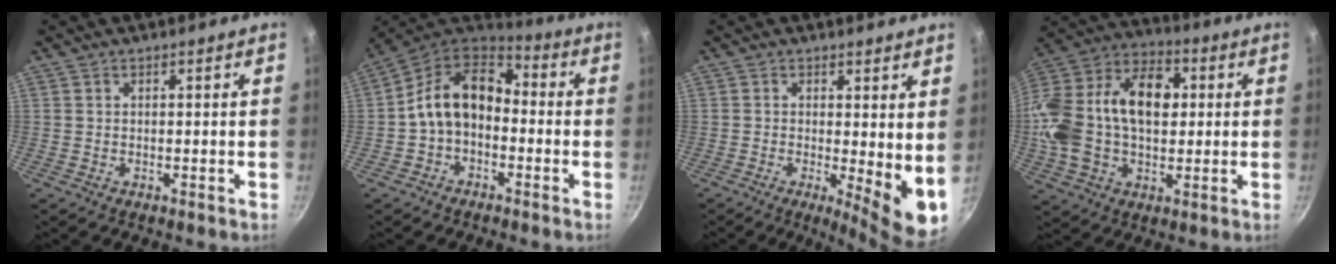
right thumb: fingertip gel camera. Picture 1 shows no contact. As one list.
[{"total": 13.0, "force": [-1.3, 9.3, 9.0], "torque": [-0.132, 0.050, -0.042]}, {"total": 8.6, "force": [0.0, 2.6, 8.2], "torque": [-0.102, -0.023, 0.001]}, {"total": 24.8, "force": [1.9, 16.5, 18.5], "torque": [-0.339, 0.047, 0.020]}]